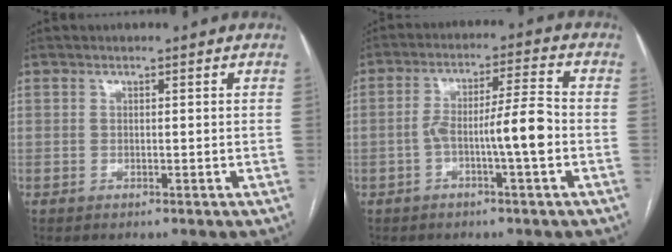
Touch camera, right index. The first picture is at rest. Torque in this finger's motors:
{"motor_torque": [1.34, -0.16, 0.67, 0.18]}